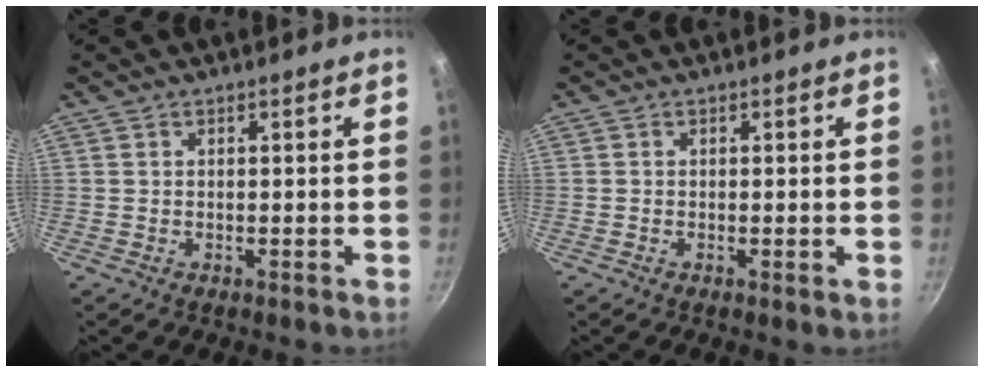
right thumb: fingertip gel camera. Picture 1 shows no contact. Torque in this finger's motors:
{"motor_torque": [-0.61, -0.20, -0.21, -0.30, 0.06]}